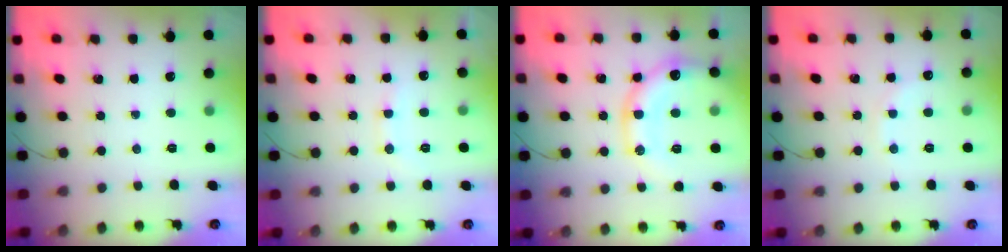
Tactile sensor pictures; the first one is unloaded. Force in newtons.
{"total": 8.6, "press": 8.5, "slide": 0.9}
{"total": 16.2, "press": 16.0, "slide": 2.6}
{"total": 3.9, "press": 3.8, "slide": 1.0}